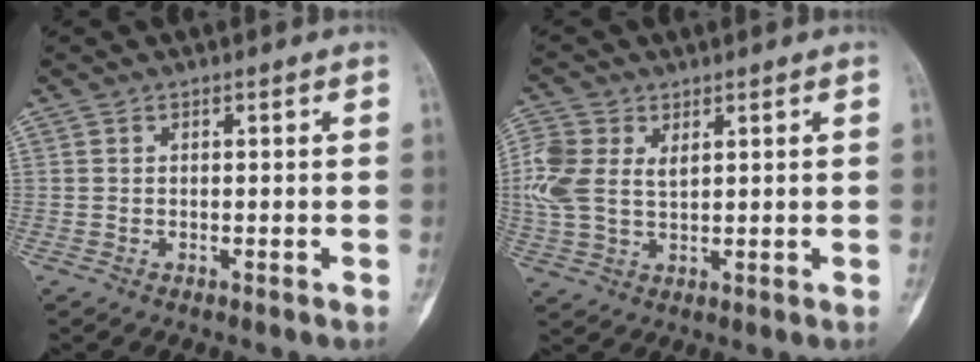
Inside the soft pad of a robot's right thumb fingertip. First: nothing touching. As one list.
[{"total": 8.8, "force": [2.4, 5.7, 6.3], "torque": [-0.148, 0.008, 0.049]}]